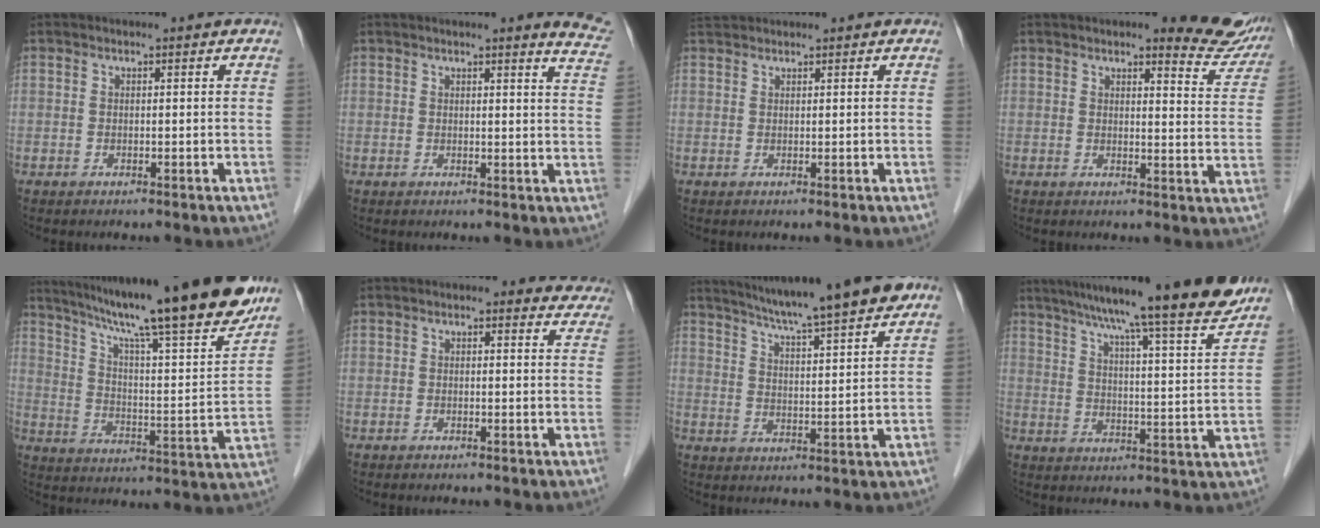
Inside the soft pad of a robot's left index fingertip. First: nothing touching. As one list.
[{"total": 6.8, "force": [6.1, 0.2, 2.9], "torque": [-0.017, -0.028, 0.038]}, {"total": 2.2, "force": [2.2, 0.3, 0.3], "torque": [-0.012, 0.024, 0.043]}, {"total": 8.8, "force": [8.0, 2.1, 2.9], "torque": [-0.010, -0.027, 0.067]}, {"total": 24.6, "force": [20.2, 0.6, 14.1], "torque": [-0.232, -0.031, 0.296]}, {"total": 4.6, "force": [3.9, 2.2, 0.9], "torque": [0.014, -0.001, 0.020]}, {"total": 14.9, "force": [12.3, -0.4, 8.4], "torque": [-0.132, 0.007, 0.174]}, {"total": 18.8, "force": [16.0, -0.2, 9.8], "torque": [-0.146, -0.014, 0.222]}]